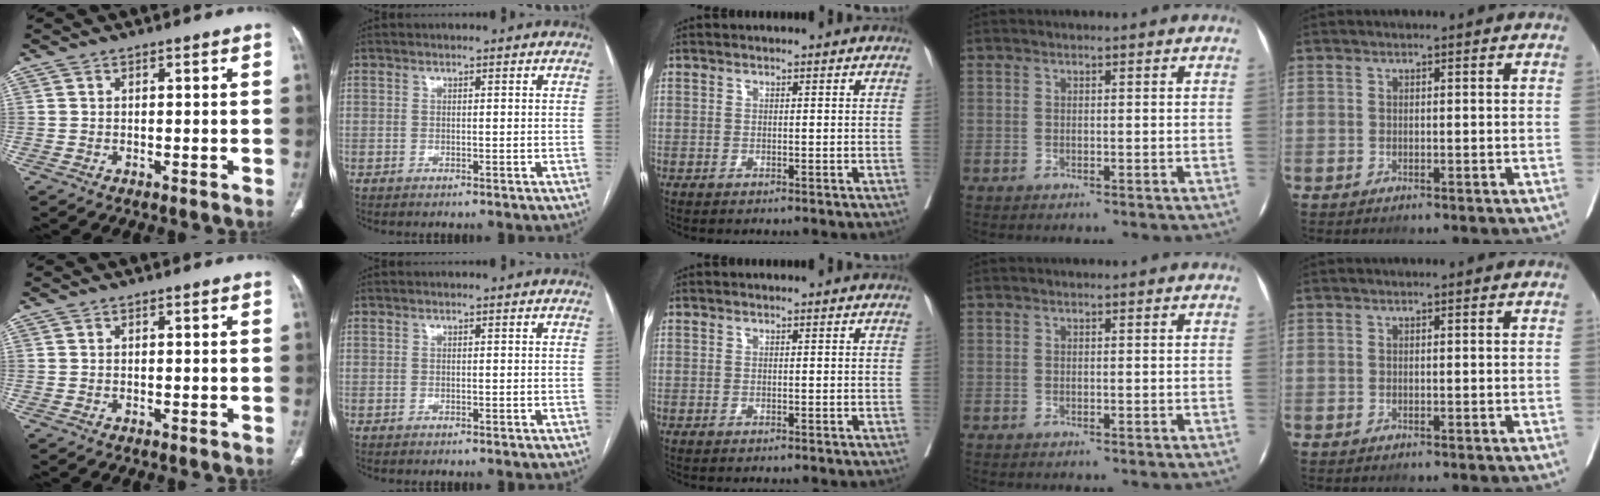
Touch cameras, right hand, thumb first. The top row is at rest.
{}